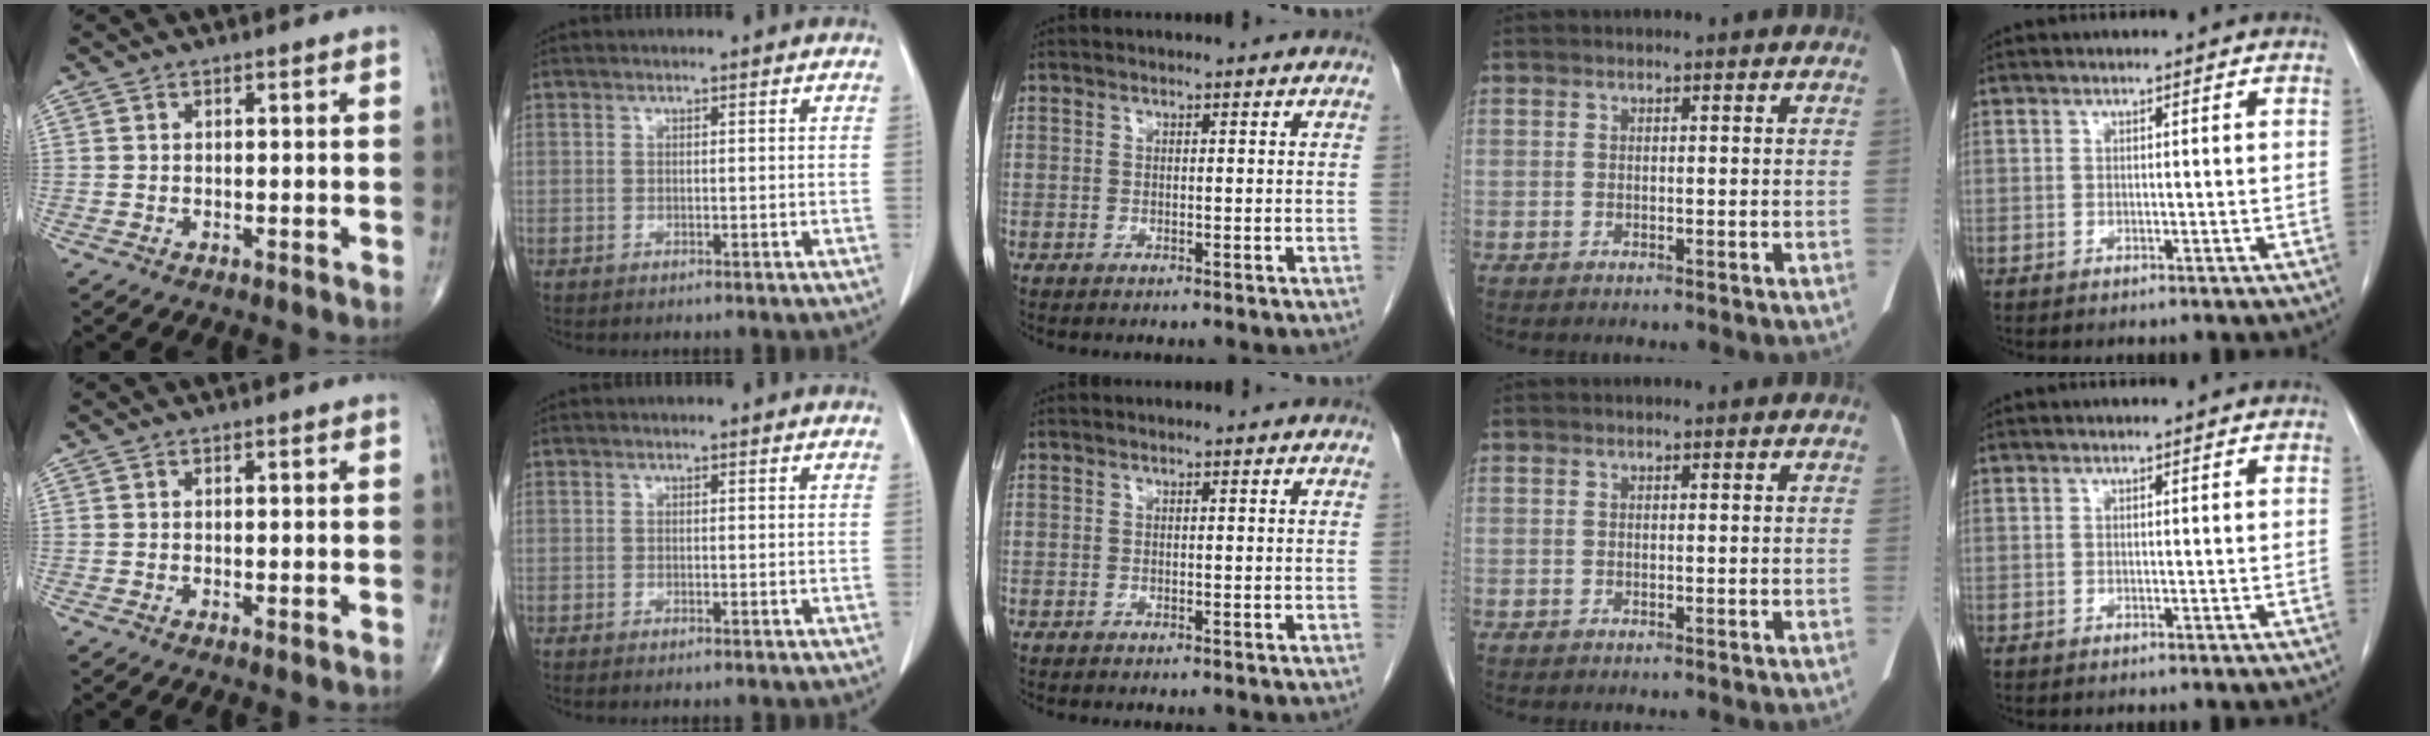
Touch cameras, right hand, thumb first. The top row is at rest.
{"thumb": {"total": 0.8, "force": [-0.3, 0.1, 0.7], "torque": [-0.013, -0.003, -0.003]}, "index": {"total": 0.5, "force": [-0.4, -0.1, 0.3], "torque": [-0.009, -0.001, -0.008]}}